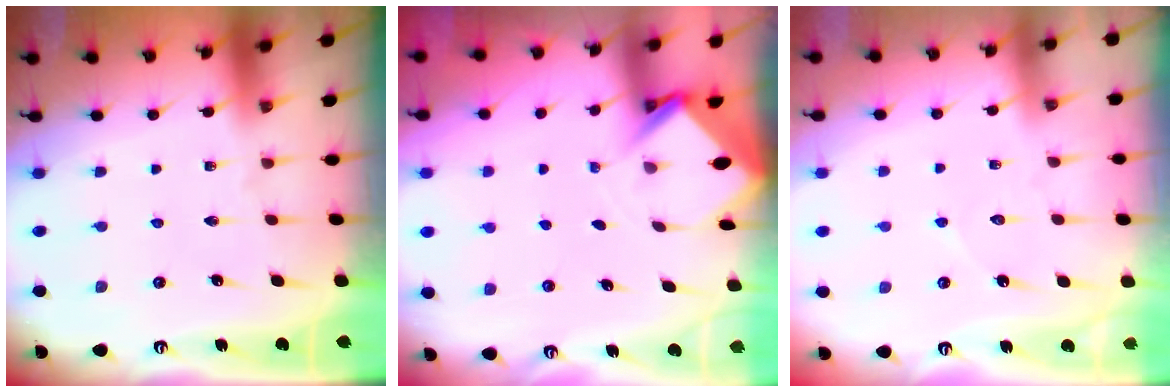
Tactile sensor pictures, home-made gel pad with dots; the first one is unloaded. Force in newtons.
{"total": 2.9, "press": 2.9, "slide": 0.2}
{"total": 3.8, "press": 3.8, "slide": 0.3}